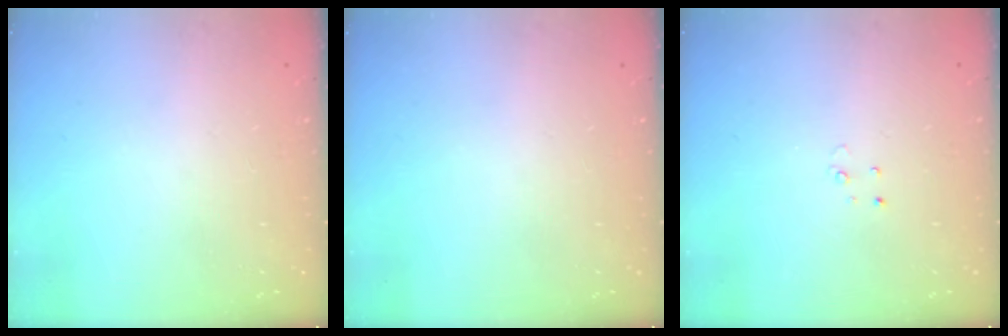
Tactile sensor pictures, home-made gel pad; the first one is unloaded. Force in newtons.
{"total": 0.0}
{"total": 2.3, "press": 2.3, "slide": 0.2}